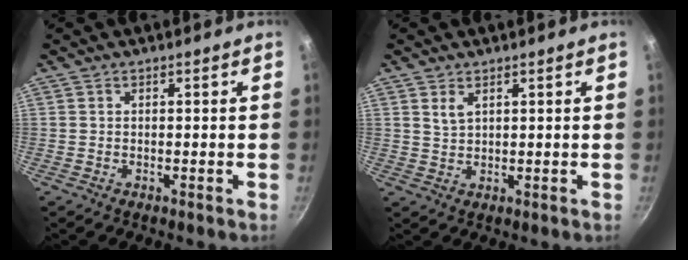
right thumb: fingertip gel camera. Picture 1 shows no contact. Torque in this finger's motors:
{"motor_torque": [-0.51, 0.51, -0.03, -0.14, 0.13]}